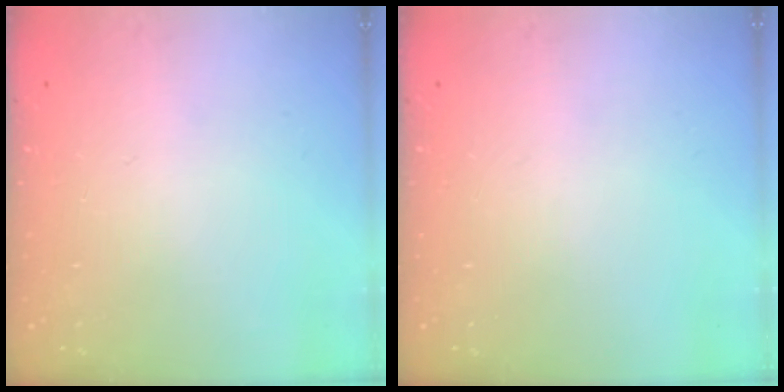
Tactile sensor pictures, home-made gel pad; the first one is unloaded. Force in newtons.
{"total": 0.0}